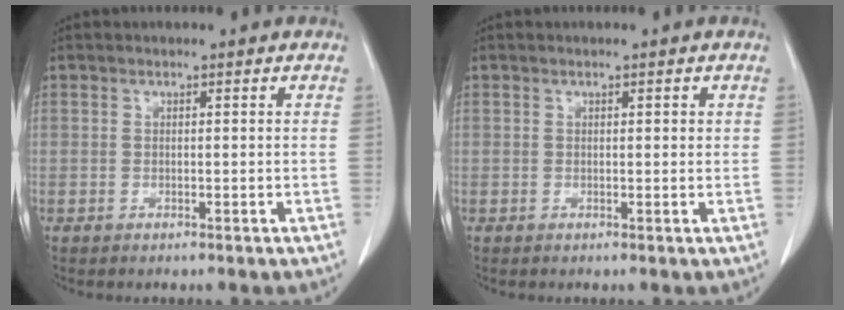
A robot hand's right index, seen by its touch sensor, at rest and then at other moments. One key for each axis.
{"total": 0.9, "fx": 0.4, "fy": 0.4, "fz": 0.7, "tx": -0.008, "ty": 0.001, "tz": 0.004}